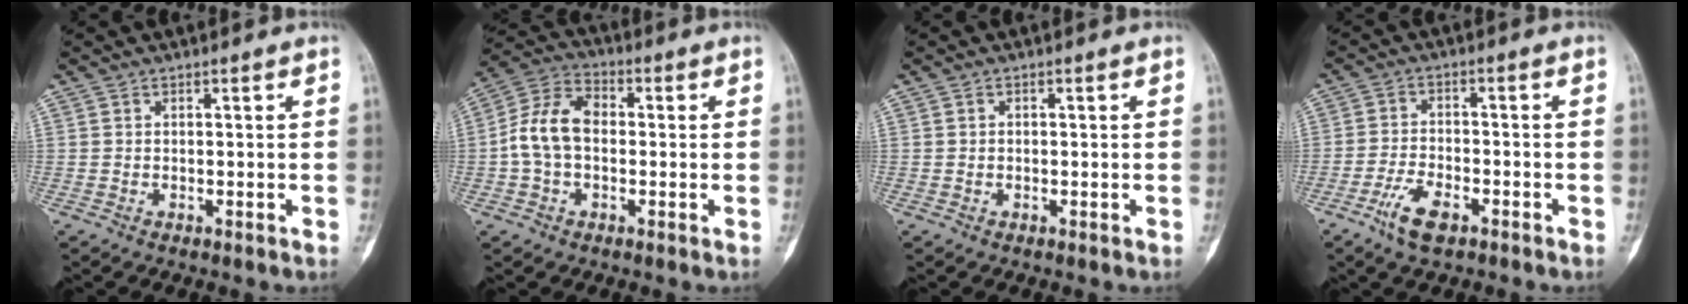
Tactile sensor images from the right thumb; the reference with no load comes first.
{"total": 10.3, "force": [-0.6, 7.2, 7.3], "torque": [-0.130, 0.033, -0.025]}
{"total": 0.6, "force": [-0.2, 0.5, 0.1], "torque": [0.006, 0.004, -0.005]}
{"total": 6.8, "force": [-4.1, 3.0, 4.4], "torque": [-0.084, 0.017, -0.076]}